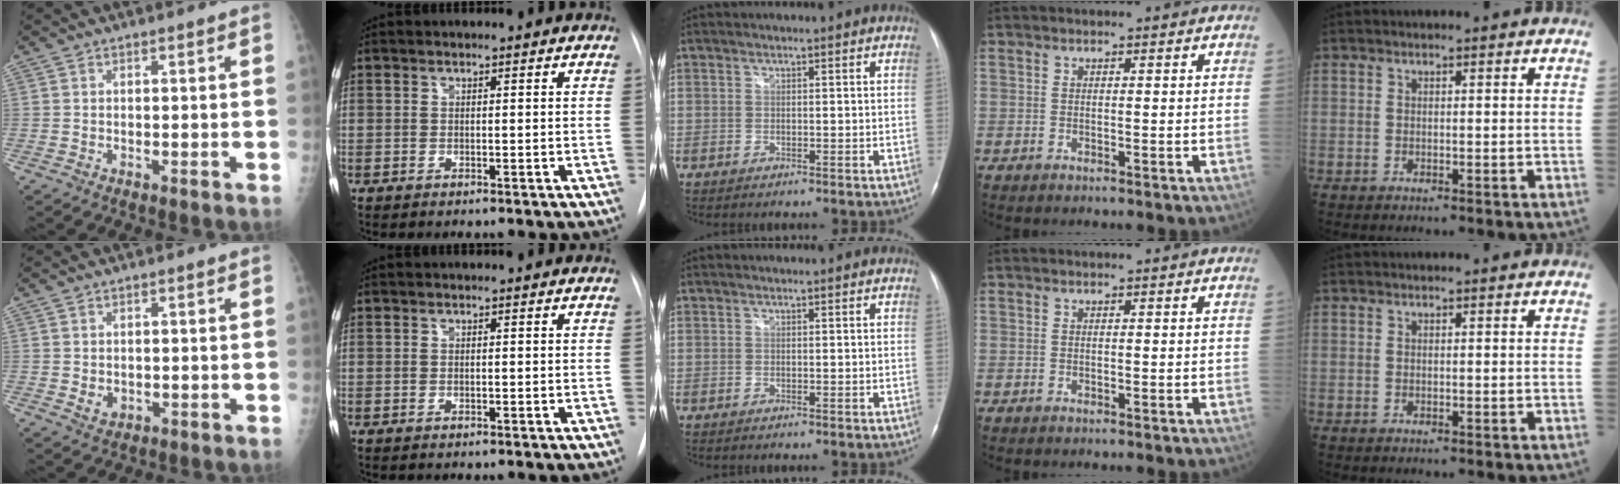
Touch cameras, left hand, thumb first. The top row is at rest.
{"thumb": {"total": 2.5, "force": [-0.3, 2.0, 1.4], "torque": [-0.013, 0.000, 0.004]}}